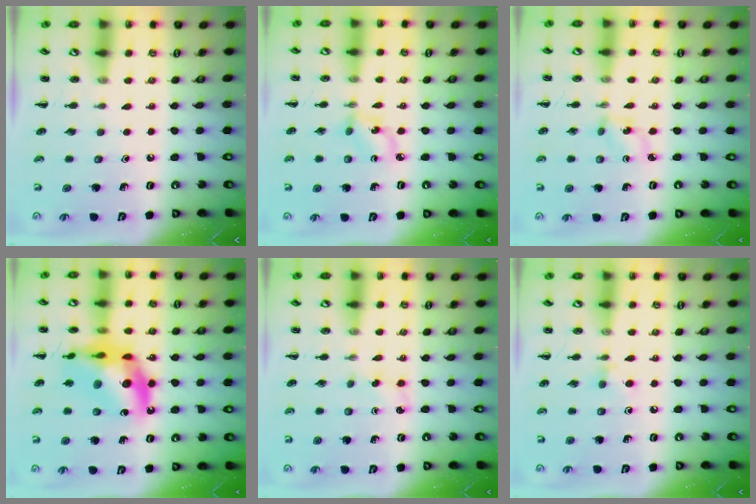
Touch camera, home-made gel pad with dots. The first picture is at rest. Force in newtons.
{"total": 2.0, "press": 2.0, "slide": 0.5}
{"total": 2.7, "press": 2.6, "slide": 0.9}
{"total": 17.7, "press": 17.2, "slide": 4.5}
{"total": 3.0, "press": 2.8, "slide": 0.9}
{"total": 4.2, "press": 3.9, "slide": 1.5}